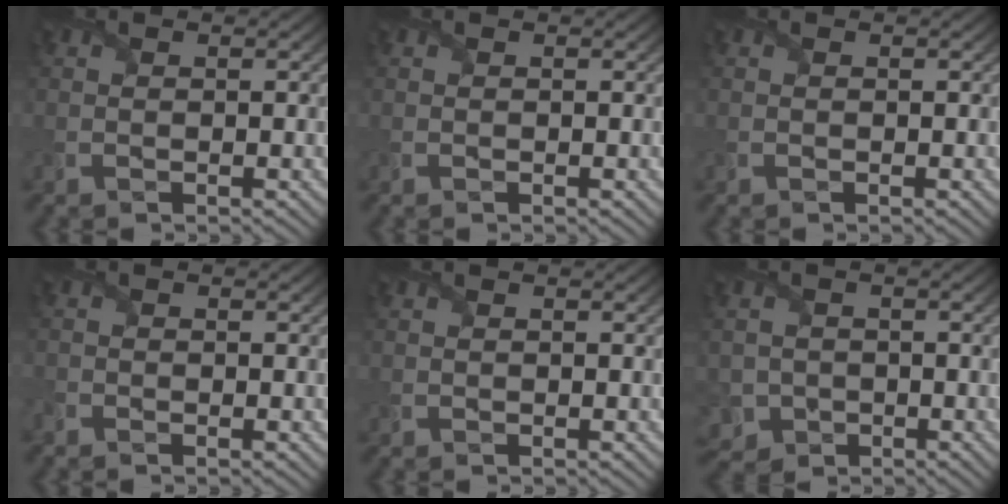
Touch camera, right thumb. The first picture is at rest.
{"total": 0.0}
{"total": 0.0}
{"total": 1.1, "force": [-1.0, 0.3, 0.1], "torque": [-0.007, -0.007, -0.023]}
{"total": 0.0}
{"total": 4.2, "force": [-1.5, 3.7, 1.0], "torque": [-0.032, -0.015, -0.035]}